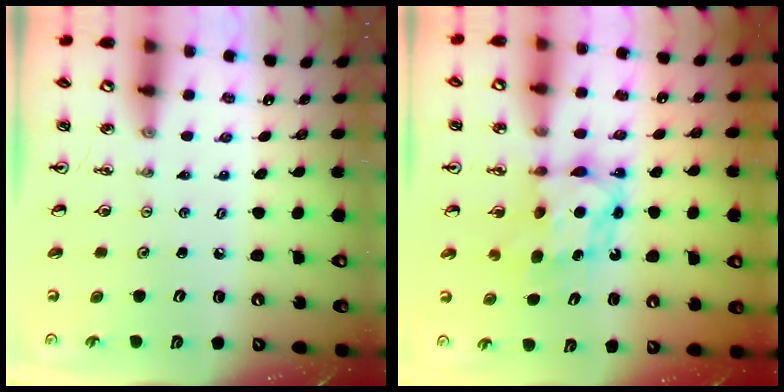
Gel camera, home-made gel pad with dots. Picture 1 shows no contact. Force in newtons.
{"total": 6.7, "press": 6.6, "slide": 0.4}